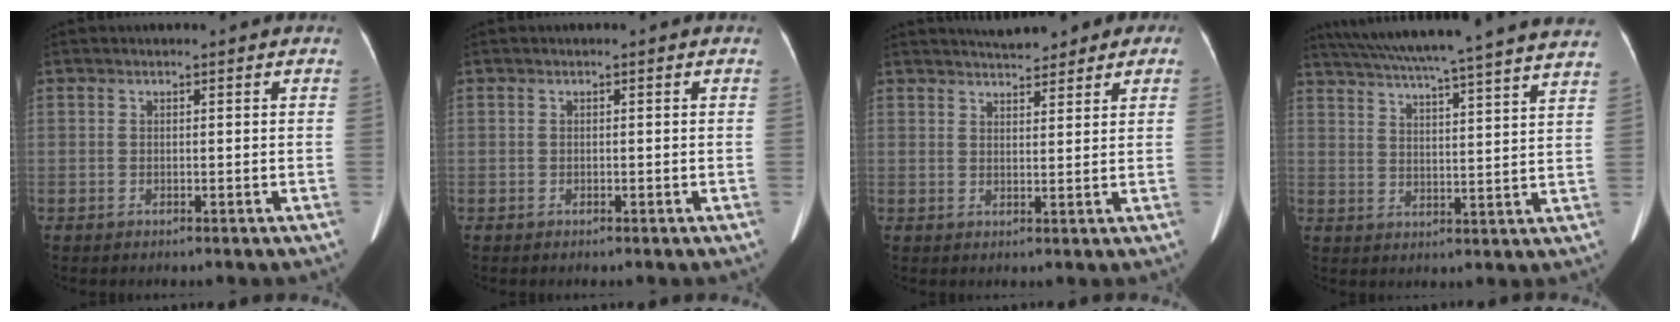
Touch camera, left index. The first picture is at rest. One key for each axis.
{"total": 0.0}
{"total": 6.6, "fx": 5.6, "fy": 2.0, "fz": 2.8, "tx": -0.035, "ty": 0.019, "tz": 0.076}
{"total": 28.5, "fx": 25.5, "fy": -0.2, "fz": 12.6, "tx": -0.213, "ty": -0.016, "tz": 0.331}